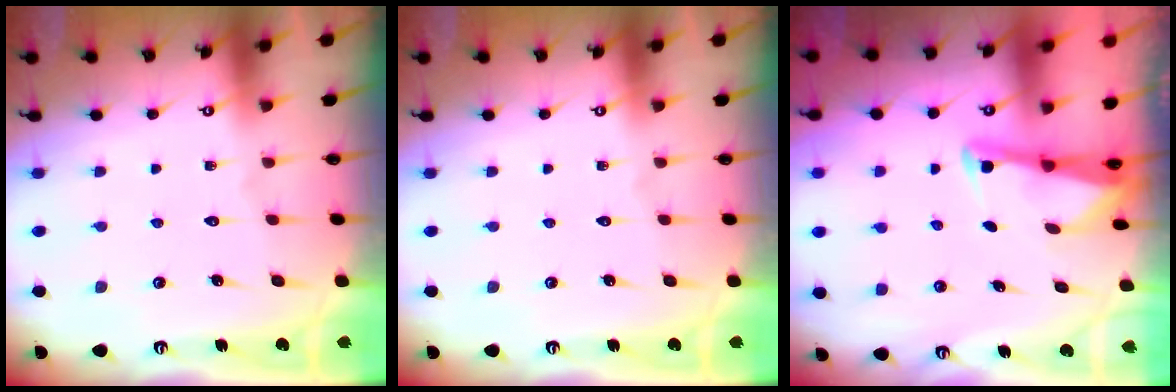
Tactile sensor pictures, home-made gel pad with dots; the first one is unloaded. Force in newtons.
{"total": 0.0}
{"total": 2.9, "press": 2.9, "slide": 0.3}